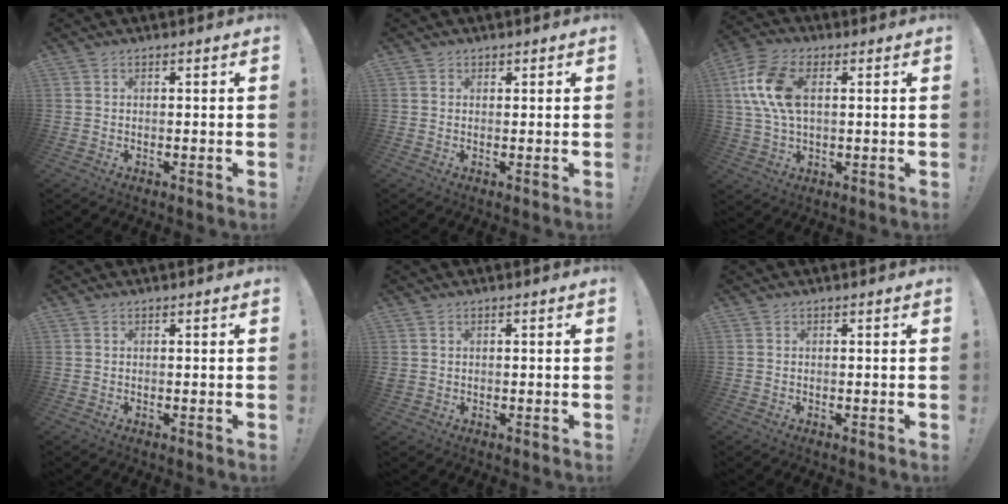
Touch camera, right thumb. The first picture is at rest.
{"total": 0.8, "force": [0.6, 0.5, 0.1], "torque": [0.001, -0.001, 0.011]}
{"total": 13.5, "force": [3.1, 7.9, 10.5], "torque": [-0.214, 0.011, 0.061]}
{"total": 0.0}
{"total": 1.1, "force": [0.4, 0.9, 0.4], "torque": [-0.014, 0.006, 0.009]}
{"total": 0.0}